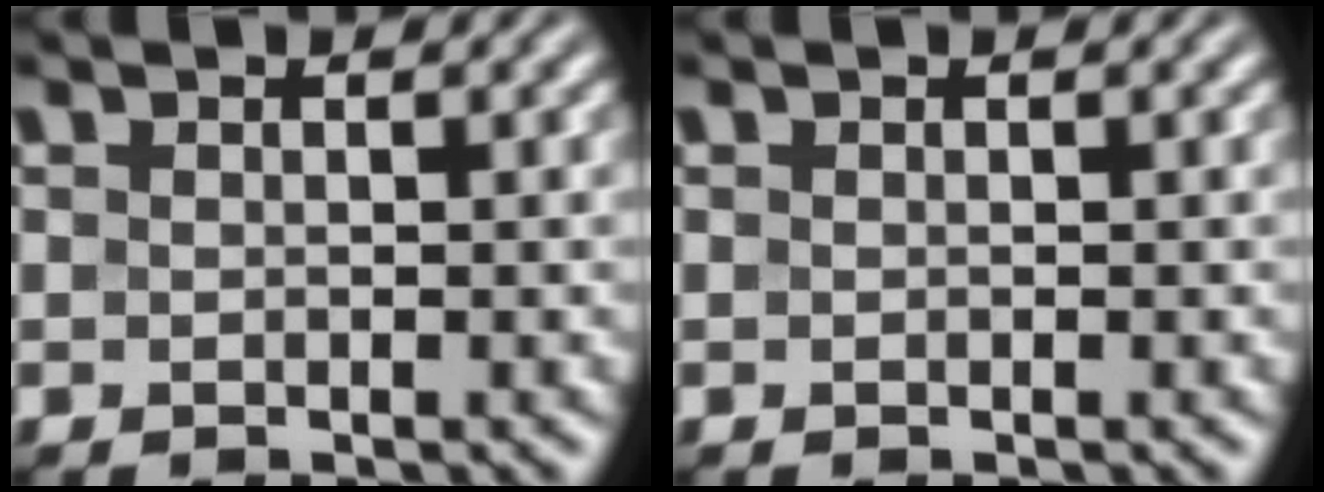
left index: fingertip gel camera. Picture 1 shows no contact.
{"total": 0.0}